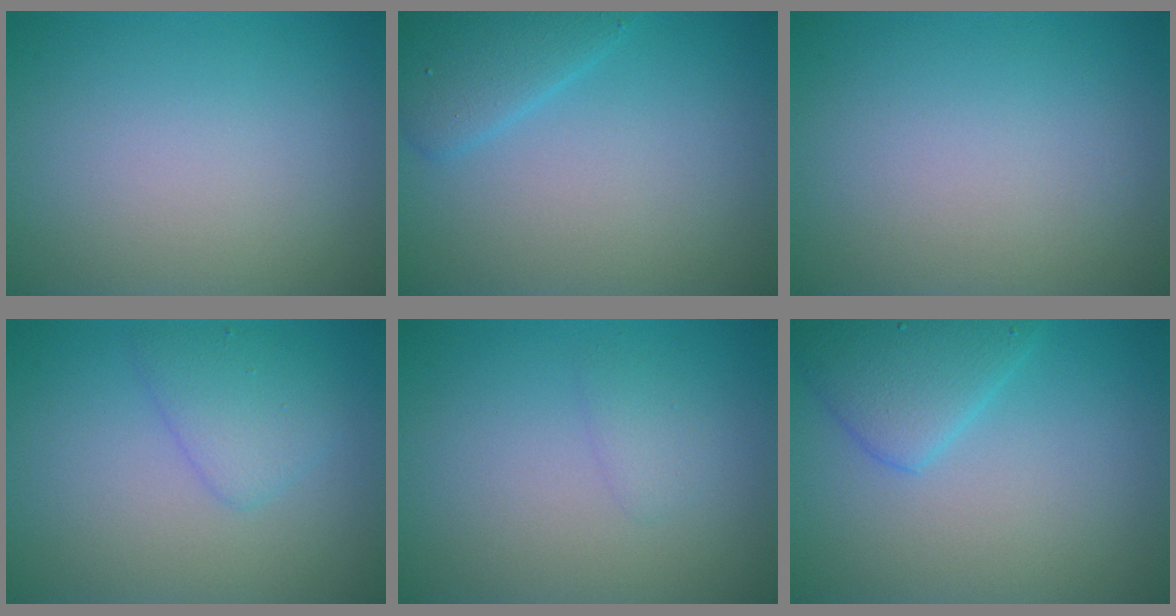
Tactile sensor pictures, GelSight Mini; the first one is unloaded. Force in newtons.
{"total": 2.9, "press": 2.9, "slide": 0.2}
{"total": 0.0}
{"total": 2.6, "press": 2.6, "slide": 0.1}
{"total": 1.0, "press": 1.0, "slide": 0.1}
{"total": 3.6, "press": 3.6, "slide": 0.1}